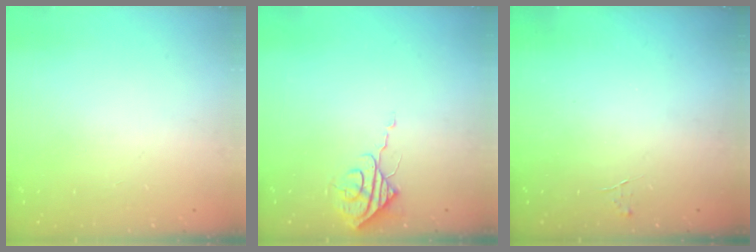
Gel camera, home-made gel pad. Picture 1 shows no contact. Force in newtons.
{"total": 7.1, "press": 7.1, "slide": 0.1}
{"total": 3.3, "press": 3.3, "slide": 0.4}